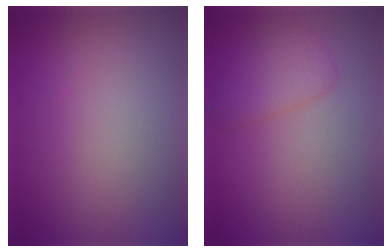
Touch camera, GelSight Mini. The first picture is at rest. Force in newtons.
{"total": 2.5, "press": 2.5, "slide": 0.2}